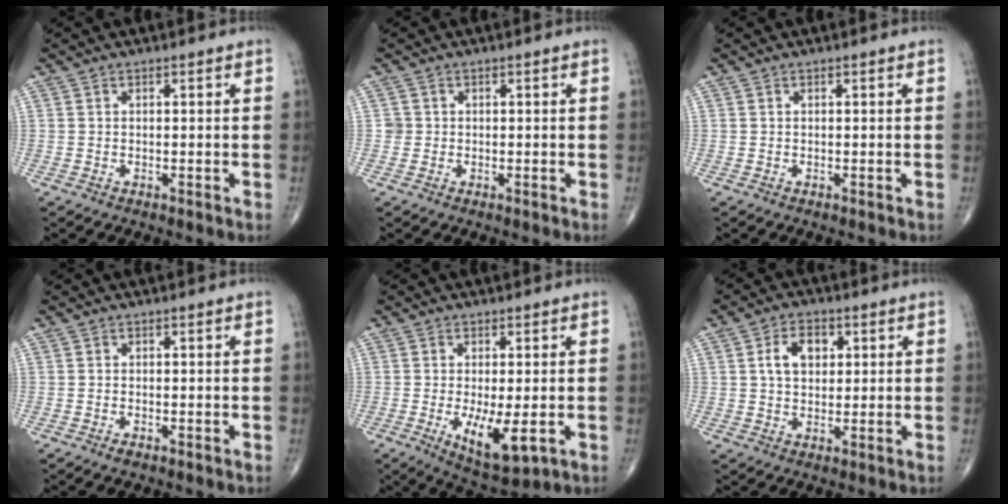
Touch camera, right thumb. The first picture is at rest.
{"total": 1.3, "force": [0.0, 1.3, 0.1], "torque": [0.007, 0.005, -0.003]}
{"total": 0.0}
{"total": 1.0, "force": [-0.6, 0.5, 0.7], "torque": [-0.011, 0.001, -0.009]}
{"total": 9.0, "force": [-2.1, 3.2, 8.1], "torque": [-0.135, -0.022, -0.024]}
{"total": 6.6, "force": [1.8, 4.5, 4.5], "torque": [-0.060, 0.004, 0.028]}